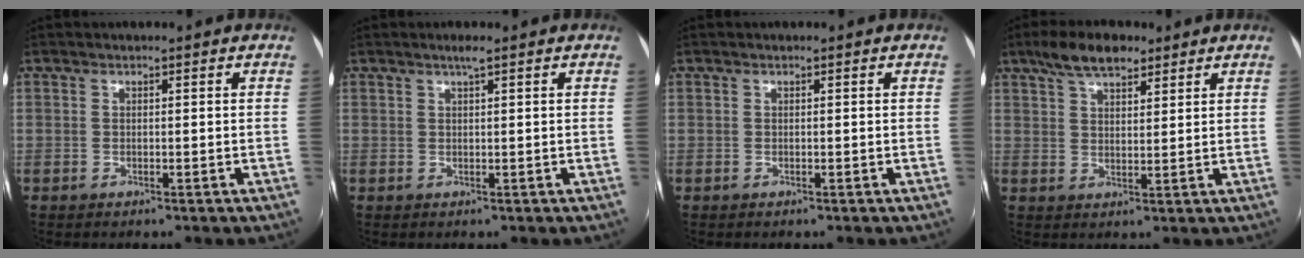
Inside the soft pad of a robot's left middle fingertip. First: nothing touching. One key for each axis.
{"total": 1.2, "fx": 0.8, "fy": -0.1, "fz": 0.9, "tx": -0.017, "ty": 0.003, "tz": 0.016}
{"total": 0.0}
{"total": 7.2, "fx": 5.2, "fy": 2.7, "fz": 4.2, "tx": -0.077, "ty": 0.017, "tz": 0.092}